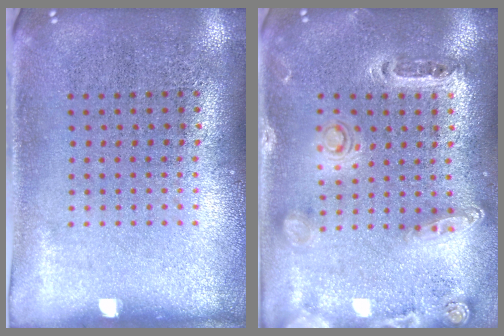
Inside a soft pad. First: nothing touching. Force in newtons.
{"total": 1.4, "press": 1.4, "slide": 0.3}